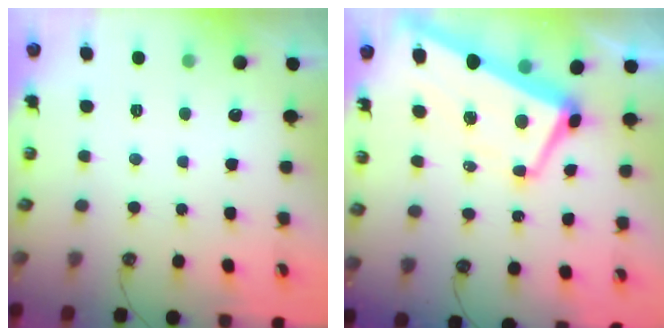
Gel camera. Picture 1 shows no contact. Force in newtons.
{"total": 2.7, "press": 2.2, "slide": 1.7}